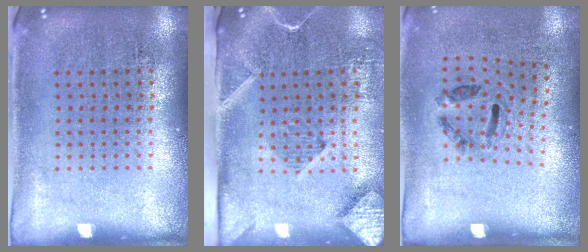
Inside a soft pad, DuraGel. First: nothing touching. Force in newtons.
{"total": 2.9, "press": 2.2, "slide": 2.0}
{"total": 1.3, "press": 0.6, "slide": 1.1}